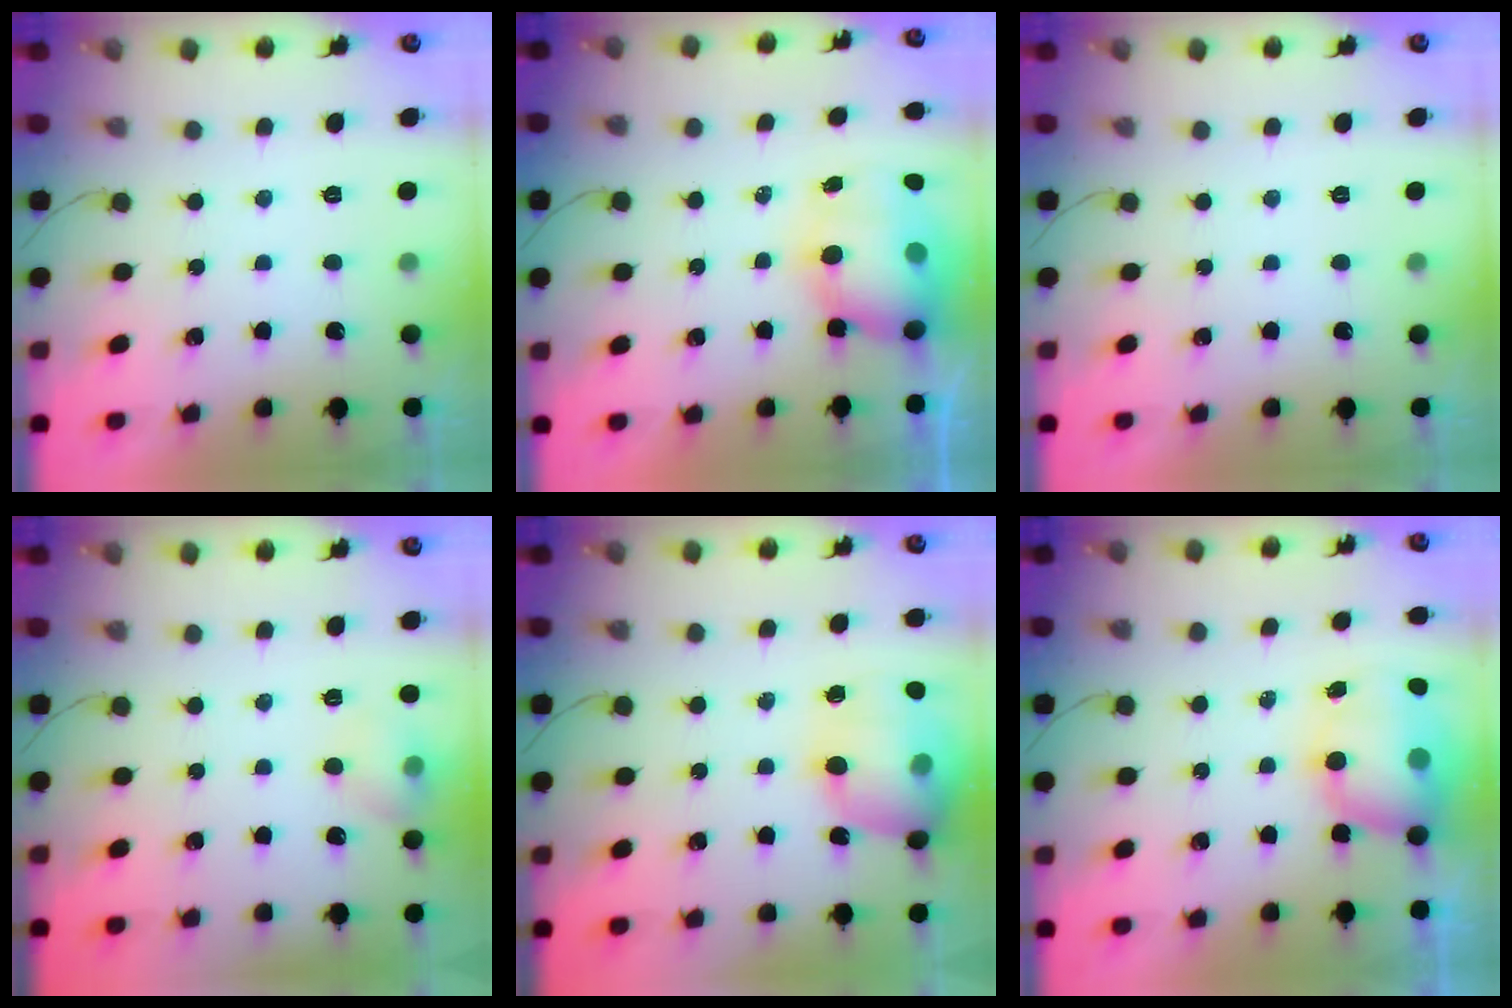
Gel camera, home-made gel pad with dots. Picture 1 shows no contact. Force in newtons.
{"total": 12.0, "press": 11.6, "slide": 3.0}
{"total": 0.0}
{"total": 7.3, "press": 7.2, "slide": 1.1}
{"total": 18.0, "press": 17.7, "slide": 2.9}
{"total": 9.0, "press": 8.8, "slide": 1.9}